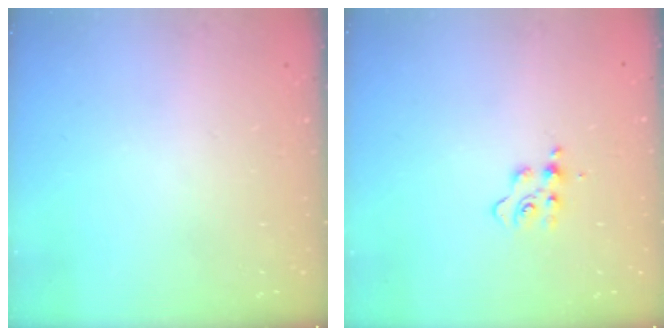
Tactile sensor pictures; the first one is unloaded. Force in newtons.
{"total": 6.8, "press": 6.7, "slide": 0.8}